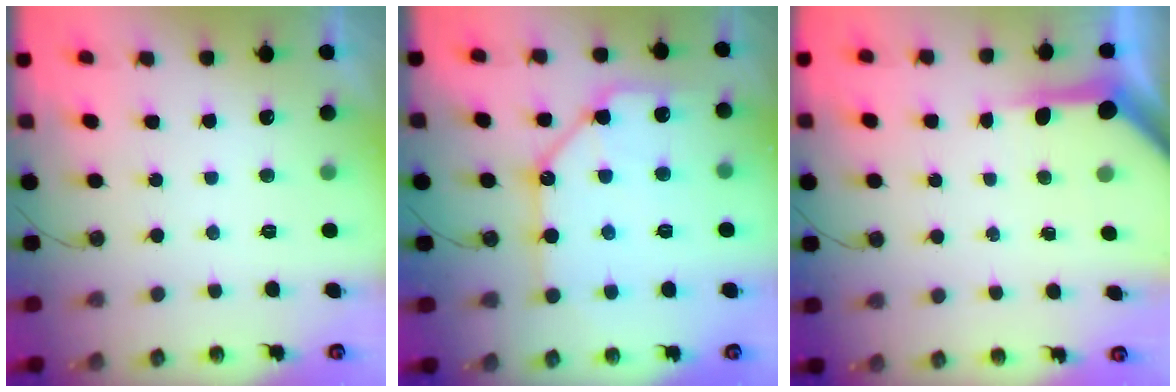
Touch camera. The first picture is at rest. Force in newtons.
{"total": 14.0, "press": 13.9, "slide": 1.6}
{"total": 5.7, "press": 5.7, "slide": 0.3}